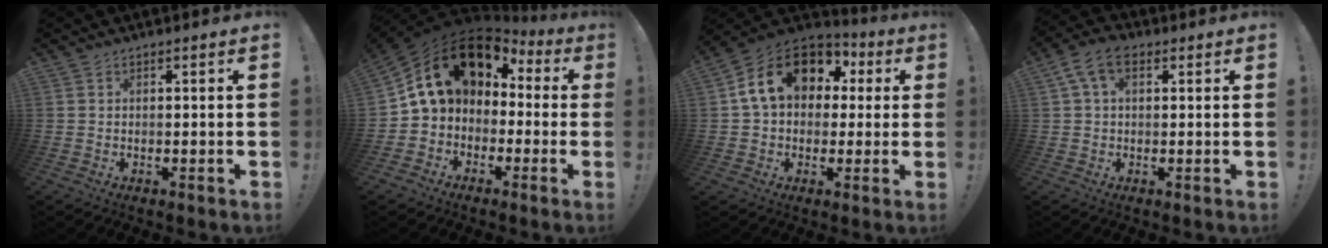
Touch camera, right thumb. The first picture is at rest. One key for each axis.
{"total": 16.2, "fx": 5.7, "fy": 11.4, "fz": 9.9, "tx": -0.163, "ty": -0.016, "tz": 0.112}
{"total": 17.7, "fx": 5.7, "fy": 12.4, "fz": 11.3, "tx": -0.180, "ty": 0.002, "tz": 0.105}
{"total": 7.3, "fx": 2.5, "fy": 4.5, "fz": 5.2, "tx": -0.093, "ty": 0.007, "tz": 0.051}